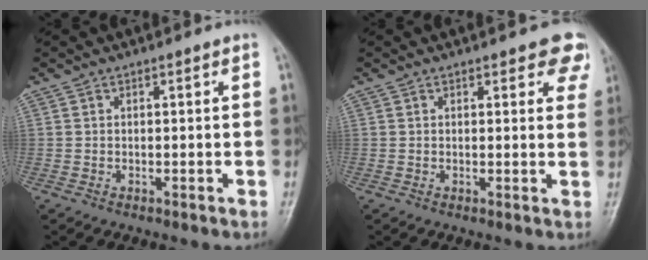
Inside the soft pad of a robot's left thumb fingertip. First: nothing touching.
{"total": 5.5, "force": [3.8, 2.5, 3.1], "torque": [0.000, -0.011, 0.032]}